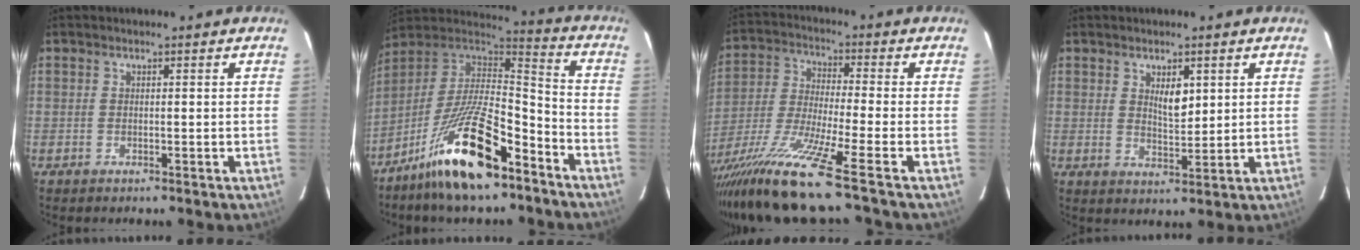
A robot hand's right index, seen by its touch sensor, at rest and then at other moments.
{"total": 18.7, "force": [-12.3, 4.2, 13.4], "torque": [-0.261, 0.001, -0.224]}
{"total": 15.4, "force": [-11.3, -2.2, 10.2], "torque": [-0.213, -0.036, -0.210]}
{"total": 3.9, "force": [1.6, 1.5, 3.2], "torque": [-0.056, -0.004, 0.032]}